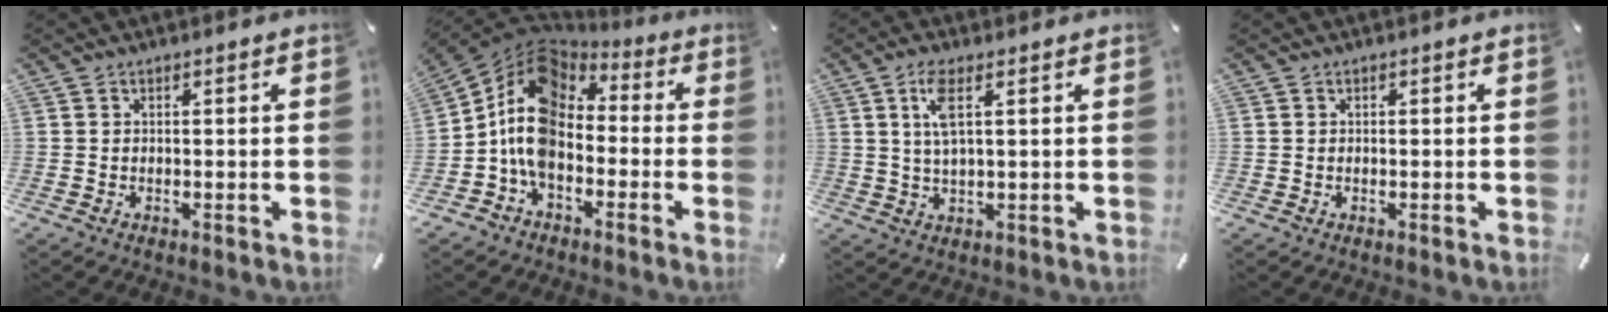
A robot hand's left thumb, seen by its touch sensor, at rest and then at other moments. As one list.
[{"total": 12.4, "force": [-2.7, 8.8, 8.3], "torque": [-0.198, 0.009, -0.063]}, {"total": 5.8, "force": [2.2, 1.8, 5.1], "torque": [-0.109, 0.003, 0.039]}, {"total": 0.0}]